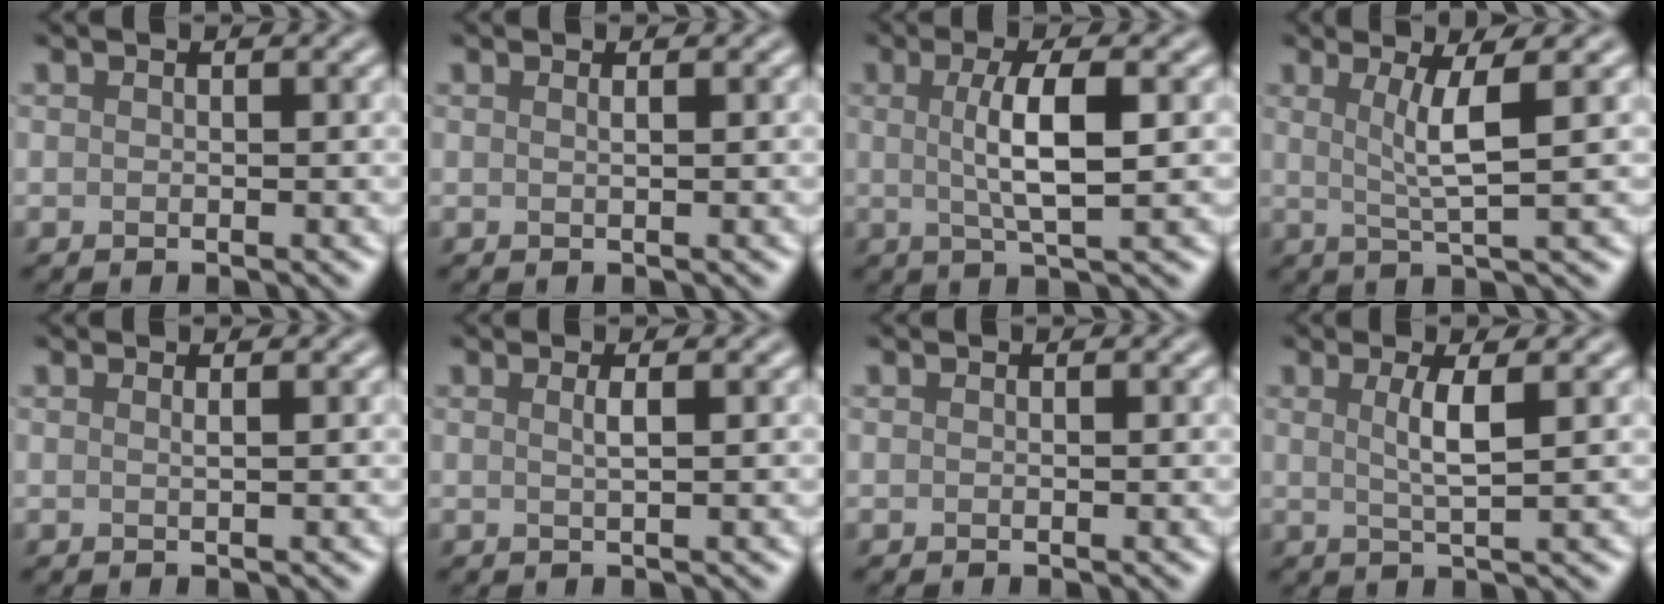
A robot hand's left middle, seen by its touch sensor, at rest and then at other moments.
{"total": 0.7, "force": [0.3, 0.3, 0.5], "torque": [-0.002, -0.002, 0.001]}
{"total": 4.7, "force": [0.4, 1.0, 4.5], "torque": [-0.084, 0.003, 0.009]}
{"total": 3.9, "force": [0.9, 0.5, 3.7], "torque": [-0.067, -0.003, 0.021]}
{"total": 0.8, "force": [0.3, 0.3, 0.6], "torque": [-0.002, -0.003, 0.001]}
{"total": 1.2, "force": [0.3, 0.4, 1.1], "torque": [-0.015, 0.002, 0.003]}
{"total": 0.0}
{"total": 2.9, "force": [0.6, 0.6, 2.8], "torque": [-0.050, -0.003, 0.011]}